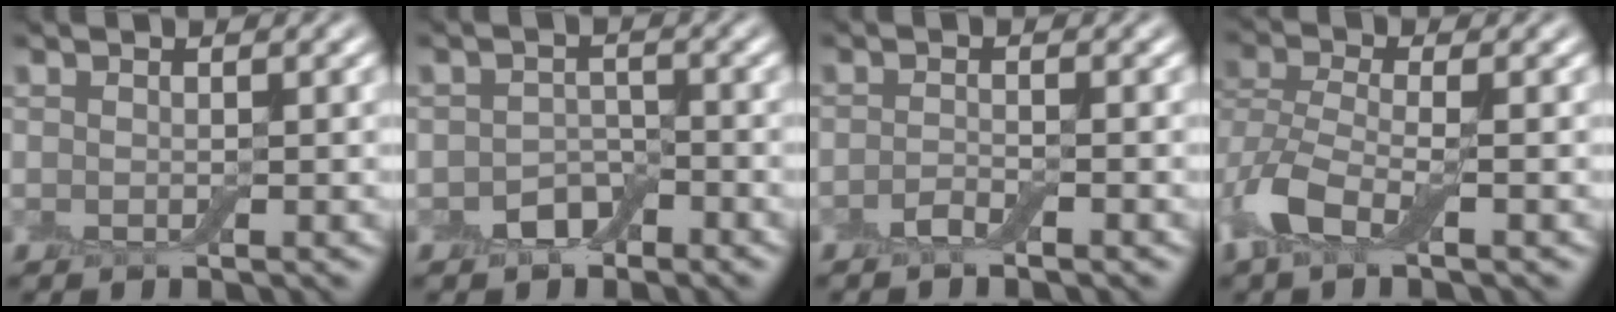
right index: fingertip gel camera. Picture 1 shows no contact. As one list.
[{"total": 2.3, "force": [-1.5, 1.5, 0.8], "torque": [-0.011, 0.006, -0.029]}, {"total": 1.3, "force": [-1.0, 0.3, 0.8], "torque": [-0.018, 0.002, -0.021]}, {"total": 5.1, "force": [-2.1, 2.5, 3.8], "torque": [-0.090, -0.002, -0.055]}]